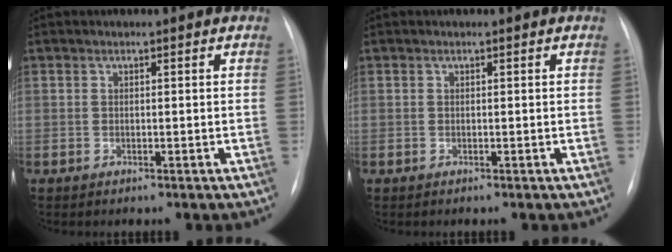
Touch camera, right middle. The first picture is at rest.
{"total": 0.0}